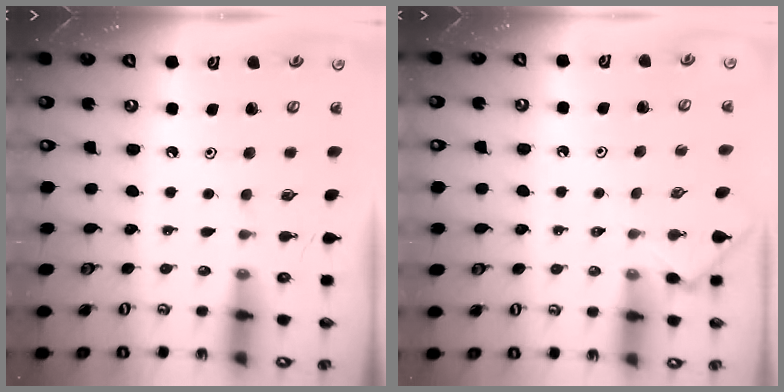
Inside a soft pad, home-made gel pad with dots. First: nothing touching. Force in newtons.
{"total": 2.4, "press": 2.4, "slide": 0.5}